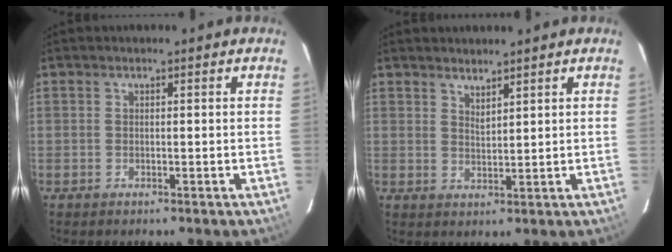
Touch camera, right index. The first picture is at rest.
{"total": 2.5, "force": [2.2, 0.4, 1.0], "torque": [-0.018, 0.001, 0.038]}